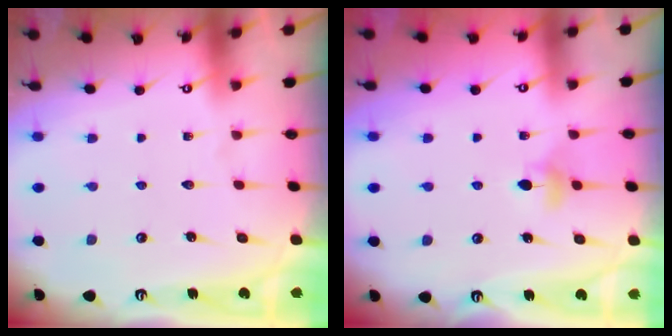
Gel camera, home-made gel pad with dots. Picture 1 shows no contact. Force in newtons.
{"total": 4.0, "press": 3.9, "slide": 0.8}